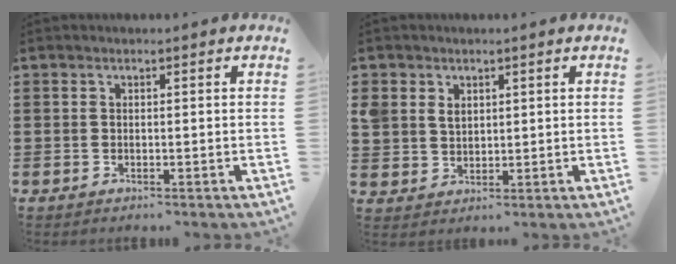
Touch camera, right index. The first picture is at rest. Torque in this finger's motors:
{"motor_torque": [0.16, 0.08, 0.10, 0.08]}